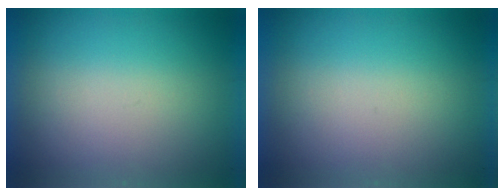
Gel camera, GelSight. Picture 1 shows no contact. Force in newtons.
{"total": 0.0}